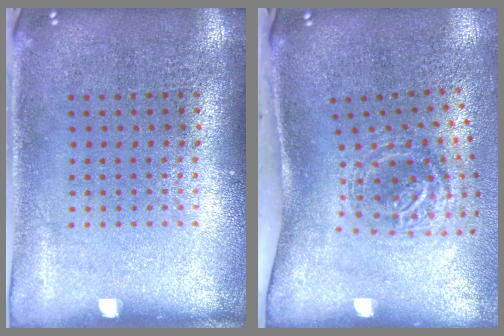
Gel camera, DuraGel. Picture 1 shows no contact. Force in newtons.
{"total": 1.8, "press": 1.2, "slide": 1.3}